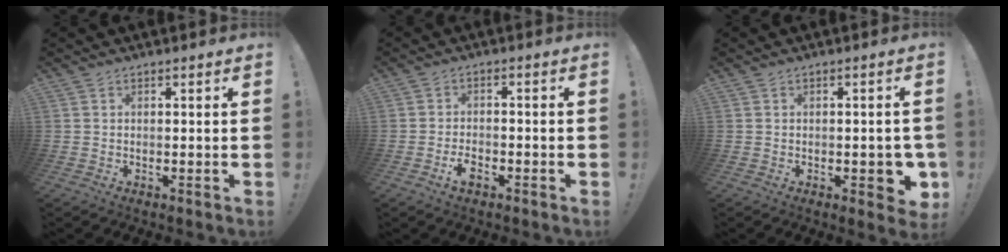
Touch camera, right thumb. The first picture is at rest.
{"total": 3.7, "force": [-2.5, 1.4, 2.3], "torque": [-0.037, 0.013, -0.042]}
{"total": 5.5, "force": [-1.7, 2.5, 4.5], "torque": [-0.052, 0.009, -0.022]}